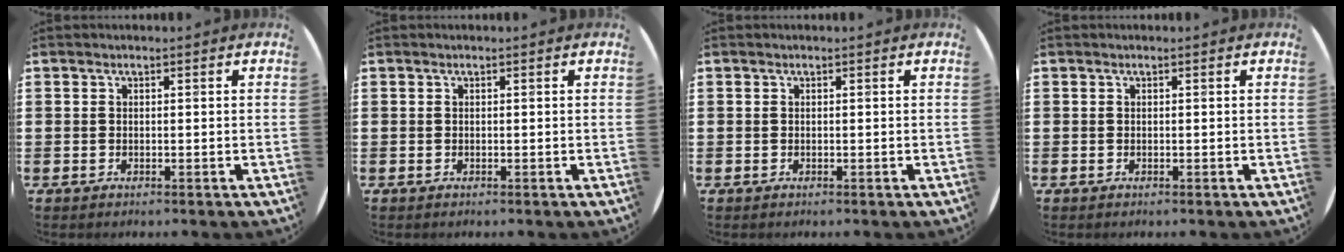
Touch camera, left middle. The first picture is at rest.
{"total": 0.0}
{"total": 0.0}
{"total": 0.0}